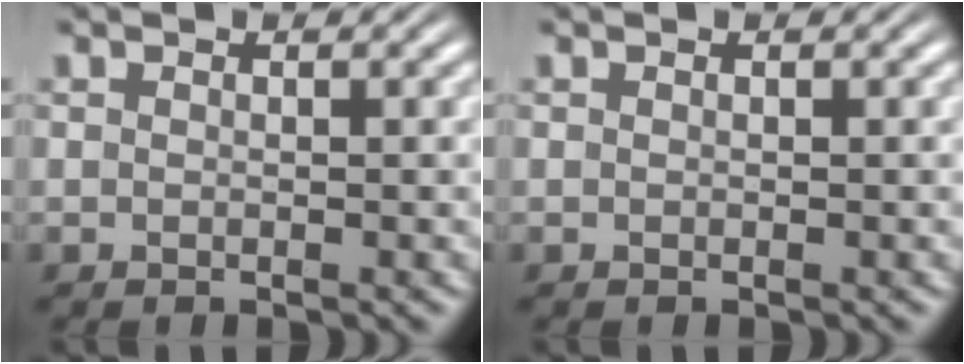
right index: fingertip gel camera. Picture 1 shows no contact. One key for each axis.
{"total": 0.0}